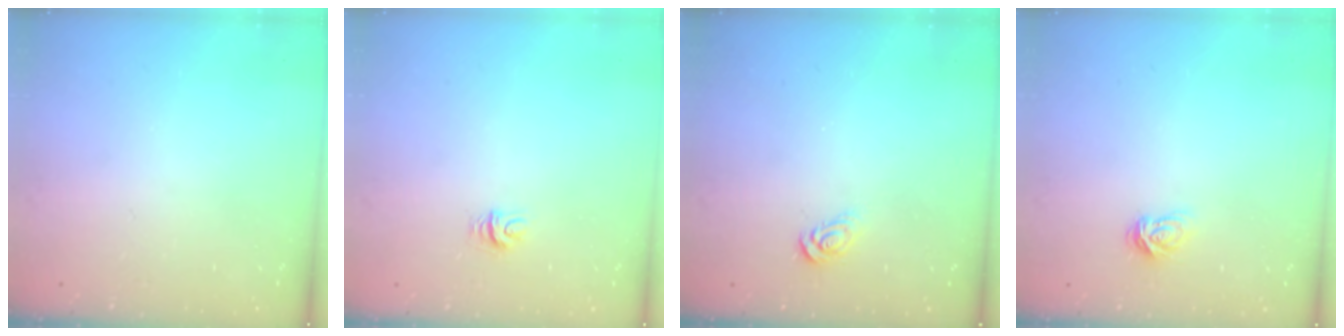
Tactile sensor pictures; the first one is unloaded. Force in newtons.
{"total": 3.7, "press": 3.7, "slide": 0.4}
{"total": 3.2, "press": 3.2, "slide": 0.3}
{"total": 4.4, "press": 4.3, "slide": 0.6}